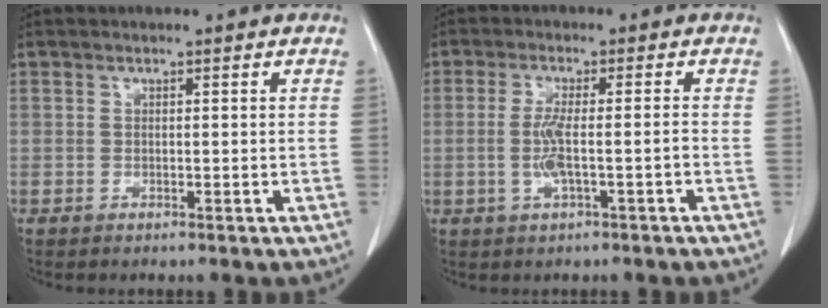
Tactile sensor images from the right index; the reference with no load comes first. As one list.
[{"total": 4.8, "force": [-1.2, 0.4, 4.6], "torque": [-0.097, 0.000, -0.019]}]